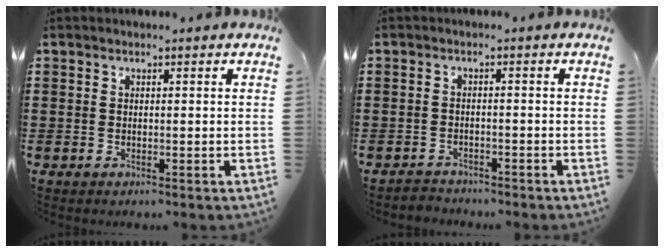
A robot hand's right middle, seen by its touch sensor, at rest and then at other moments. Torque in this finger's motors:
{"motor_torque": [0.33, -0.36, 0.03, 0.01]}